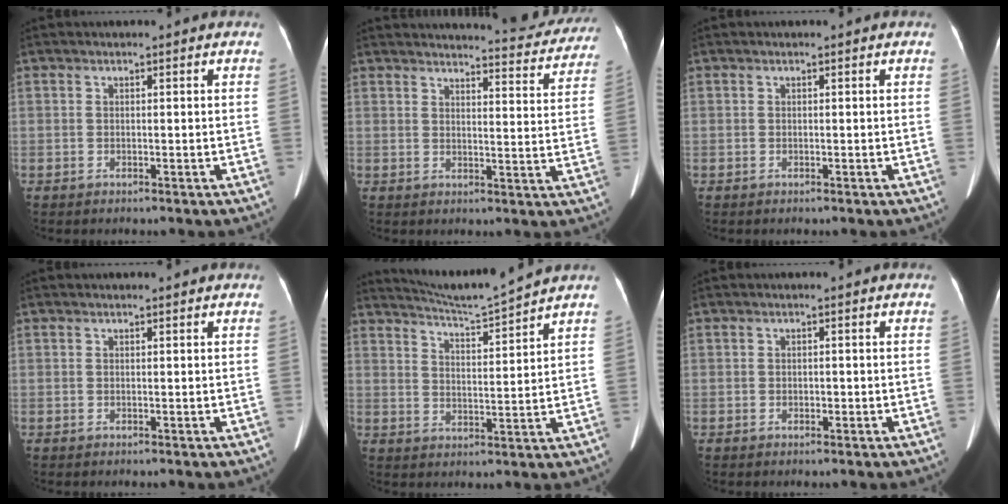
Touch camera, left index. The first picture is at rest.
{"total": 12.7, "force": [12.4, 1.5, 2.3], "torque": [-0.011, -0.042, 0.125]}
{"total": 0.0}
{"total": 0.0}
{"total": 8.0, "force": [7.6, -2.2, 1.2], "torque": [-0.040, -0.016, 0.135]}
{"total": 0.9, "force": [-0.3, 0.6, 0.6], "torque": [-0.009, 0.002, -0.003]}